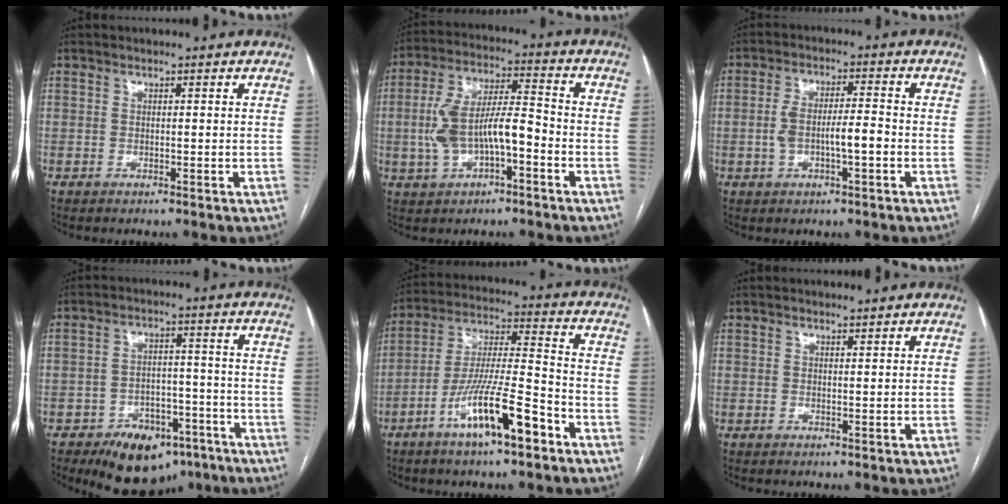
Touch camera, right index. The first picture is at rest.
{"total": 11.5, "force": [-2.6, 4.3, 10.4], "torque": [-0.208, 0.026, -0.041]}
{"total": 6.4, "force": [-1.3, 1.5, 6.1], "torque": [-0.120, 0.016, -0.020]}
{"total": 11.3, "force": [-7.6, 6.5, 5.4], "torque": [-0.067, 0.017, -0.110]}
{"total": 13.2, "force": [-7.1, 1.7, 11.0], "torque": [-0.201, -0.004, -0.126]}
{"total": 1.0, "force": [0.9, 0.0, 0.3], "torque": [-0.008, 0.001, 0.017]}